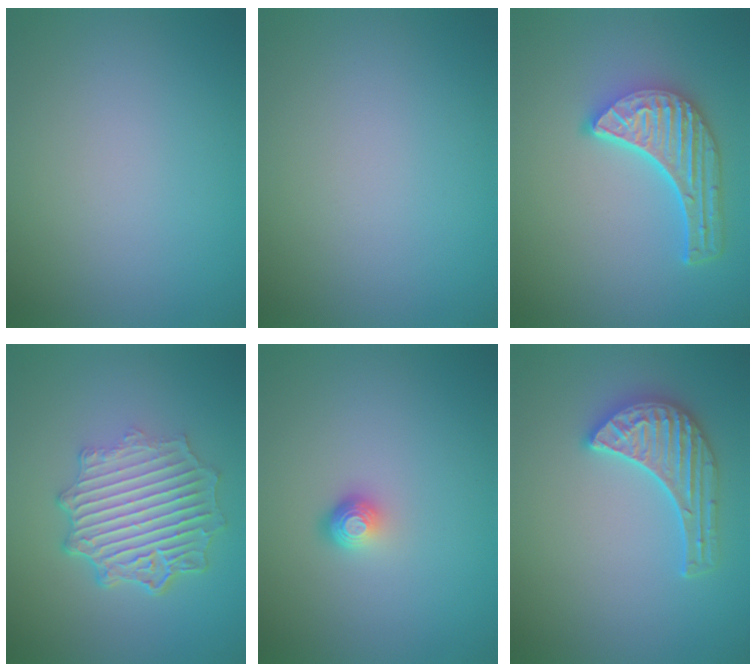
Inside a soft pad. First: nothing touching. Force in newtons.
{"total": 0.0}
{"total": 5.7, "press": 4.4, "slide": 3.6}
{"total": 7.1, "press": 5.4, "slide": 4.7}
{"total": 1.8, "press": 1.2, "slide": 1.3}
{"total": 4.2, "press": 3.9, "slide": 1.5}